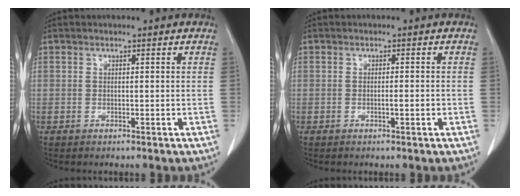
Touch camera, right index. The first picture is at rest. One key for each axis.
{"total": 1.2, "fx": -0.4, "fy": 0.2, "fz": 1.1, "tx": -0.022, "ty": 0.001, "tz": -0.004}